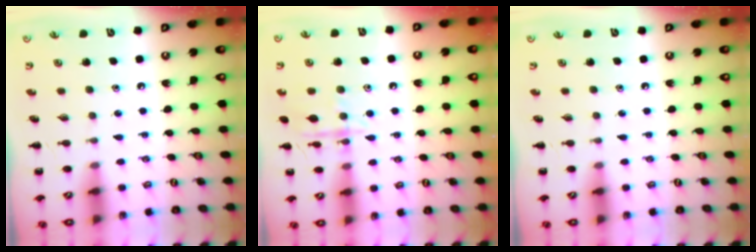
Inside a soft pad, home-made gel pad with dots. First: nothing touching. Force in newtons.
{"total": 10.6, "press": 10.6, "slide": 0.6}
{"total": 0.0}